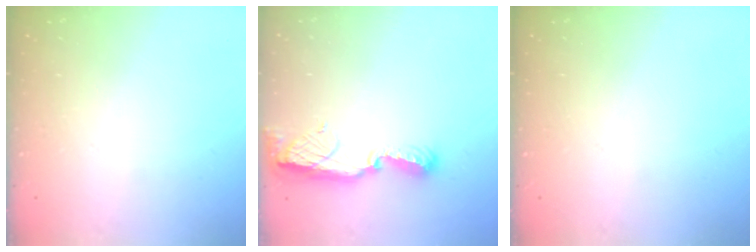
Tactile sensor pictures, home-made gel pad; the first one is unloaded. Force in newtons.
{"total": 9.0, "press": 9.0, "slide": 0.8}
{"total": 0.0}